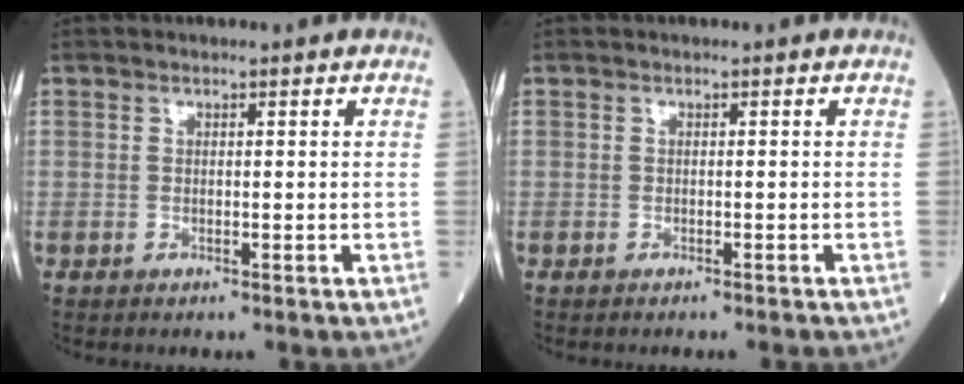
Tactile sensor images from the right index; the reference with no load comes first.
{"total": 1.2, "force": [-1.1, -0.2, 0.4], "torque": [-0.005, 0.001, -0.015]}